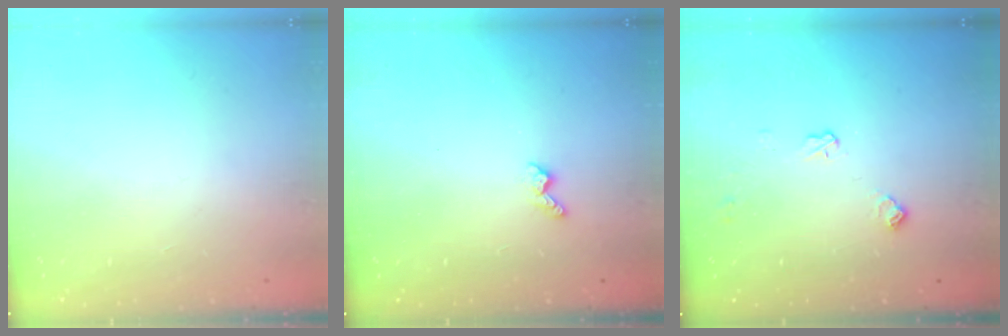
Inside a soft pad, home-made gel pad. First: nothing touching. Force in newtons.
{"total": 3.5, "press": 3.5, "slide": 0.5}
{"total": 6.9, "press": 6.8, "slide": 0.8}